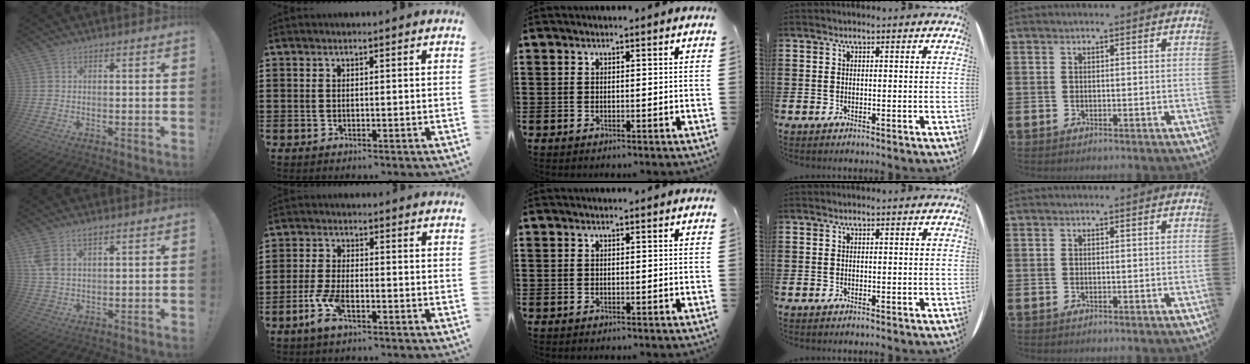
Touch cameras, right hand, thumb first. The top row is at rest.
{"thumb": {"total": 4.8, "force": [2.7, 2.2, 3.3], "torque": [-0.063, -0.008, 0.051]}, "index": {"total": 5.4, "force": [-2.6, 1.9, 4.3], "torque": [-0.113, -0.011, -0.055]}}